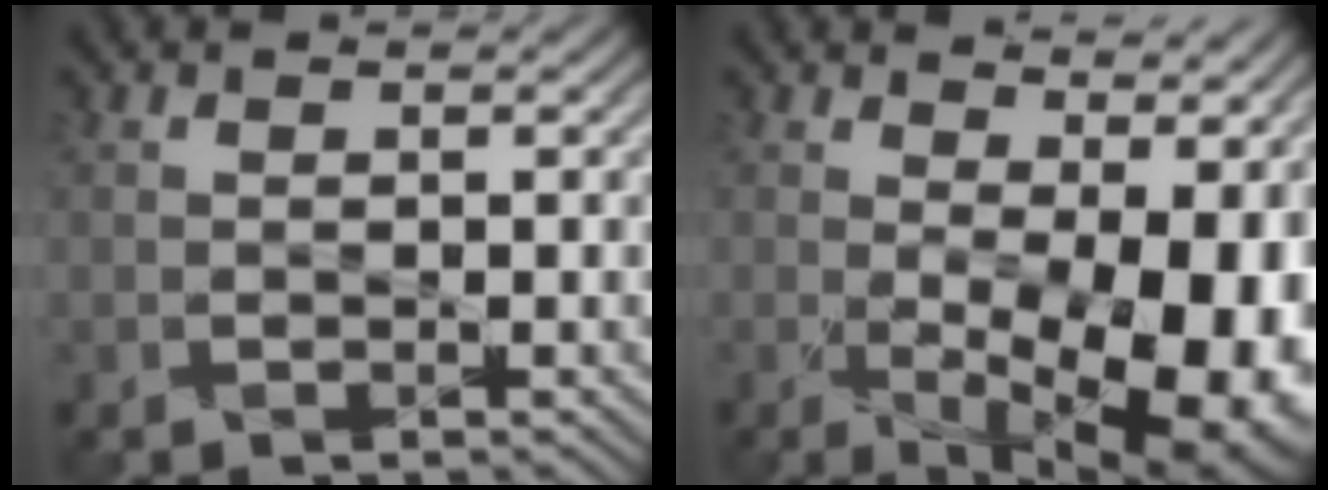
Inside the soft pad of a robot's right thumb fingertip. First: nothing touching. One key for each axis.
{"total": 16.6, "fx": -0.7, "fy": 7.7, "fz": 14.6, "tx": -0.169, "ty": -0.013, "tz": 0.023}